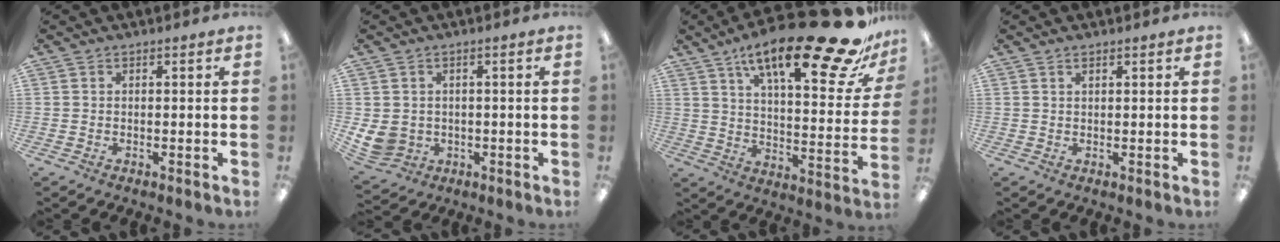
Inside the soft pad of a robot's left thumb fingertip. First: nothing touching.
{"total": 5.6, "force": [0.0, 5.2, 2.2], "torque": [-0.059, 0.001, 0.002]}
{"total": 26.5, "force": [17.2, 6.8, 18.9], "torque": [-0.279, -0.110, 0.270]}
{"total": 1.2, "force": [0.8, 0.5, 0.7], "torque": [-0.017, 0.002, 0.014]}